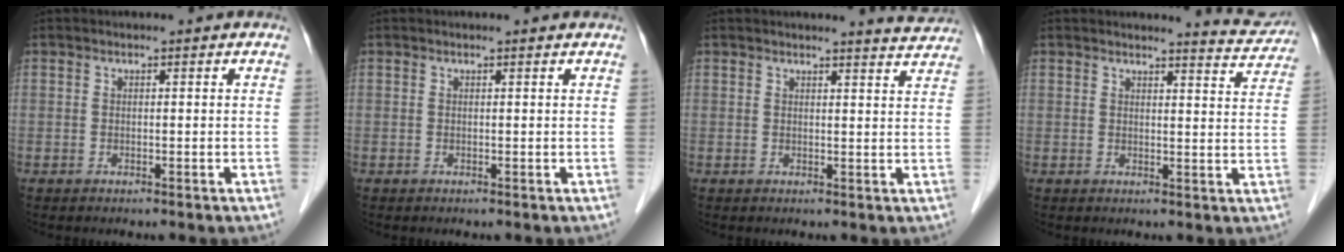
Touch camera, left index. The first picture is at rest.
{"total": 0.6, "force": [0.5, 0.0, 0.1], "torque": [-0.009, -0.002, 0.004]}
{"total": 3.8, "force": [3.8, -0.3, 0.2], "torque": [-0.009, -0.021, 0.030]}
{"total": 5.4, "force": [5.4, 0.2, 0.0], "torque": [-0.004, -0.029, 0.047]}